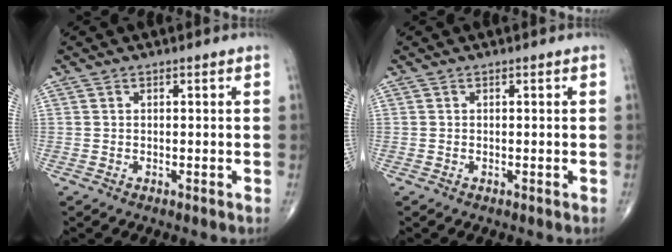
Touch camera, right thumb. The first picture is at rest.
{"total": 0.0}